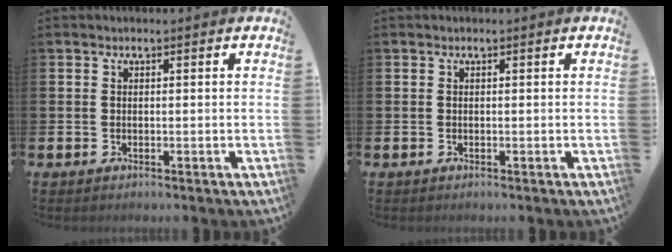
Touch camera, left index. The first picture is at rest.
{"total": 0.0}